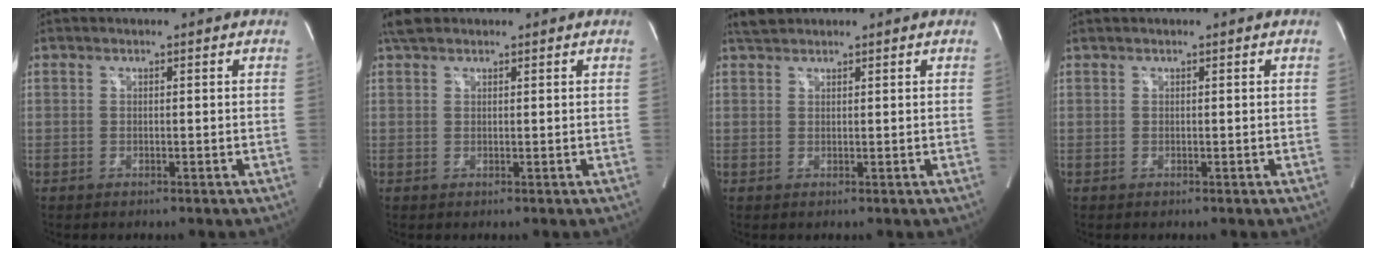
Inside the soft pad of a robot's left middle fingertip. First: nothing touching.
{"total": 2.4, "force": [2.0, 1.0, 1.0], "torque": [-0.023, 0.017, 0.035]}
{"total": 1.9, "force": [1.8, 0.3, 0.3], "torque": [-0.014, 0.012, 0.037]}
{"total": 0.6, "force": [0.6, 0.0, 0.3], "torque": [-0.010, 0.017, 0.016]}